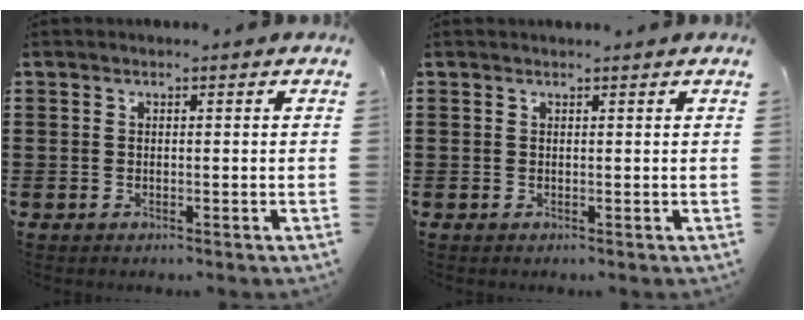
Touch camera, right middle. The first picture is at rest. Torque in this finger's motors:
{"motor_torque": [-0.05, 0.10, -0.04, 0.00]}